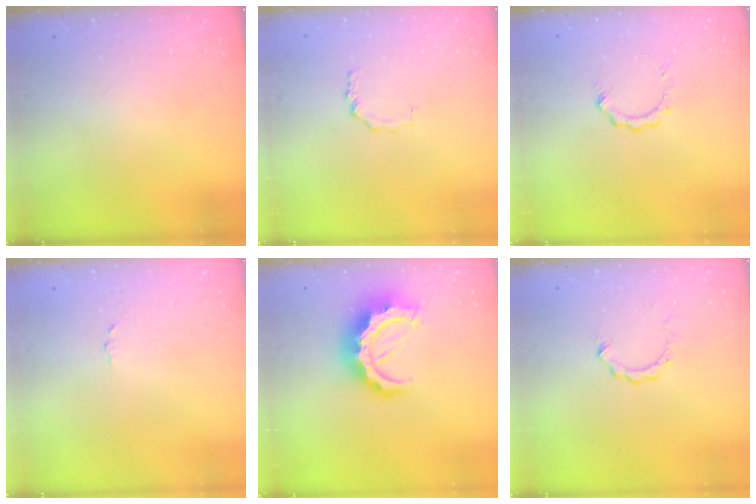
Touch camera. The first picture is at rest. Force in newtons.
{"total": 1.8, "press": 1.8, "slide": 0.3}
{"total": 2.4, "press": 2.4, "slide": 0.3}
{"total": 1.7, "press": 1.7, "slide": 0.1}
{"total": 12.7, "press": 12.6, "slide": 1.1}
{"total": 2.7, "press": 2.7, "slide": 0.3}